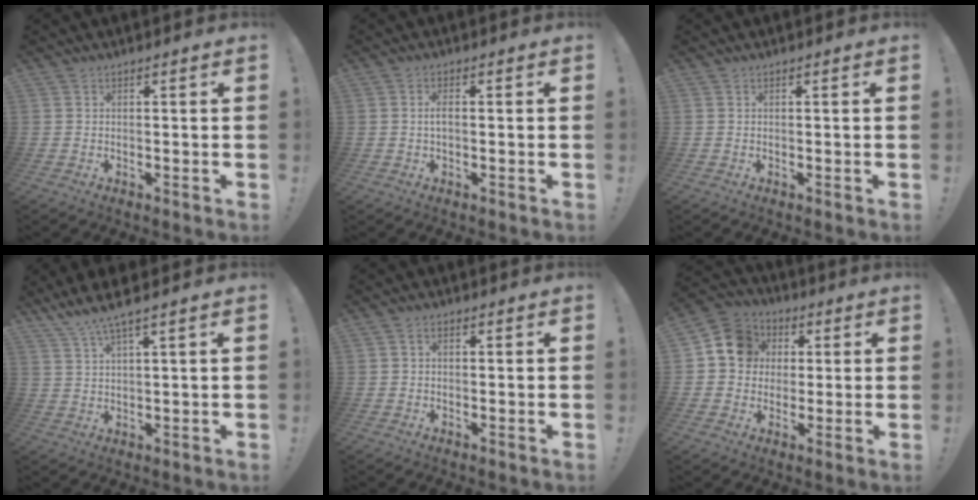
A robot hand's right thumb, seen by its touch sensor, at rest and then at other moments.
{"total": 2.1, "force": [-0.2, 0.8, 2.0], "torque": [-0.038, 0.005, -0.005]}
{"total": 0.0}
{"total": 5.7, "force": [4.5, -0.2, 3.4], "torque": [-0.080, -0.018, 0.082]}
{"total": 1.3, "force": [-0.1, 1.0, 0.9], "torque": [-0.015, 0.004, -0.002]}
{"total": 12.0, "force": [2.6, 10.6, 4.8], "torque": [-0.059, 0.005, 0.055]}